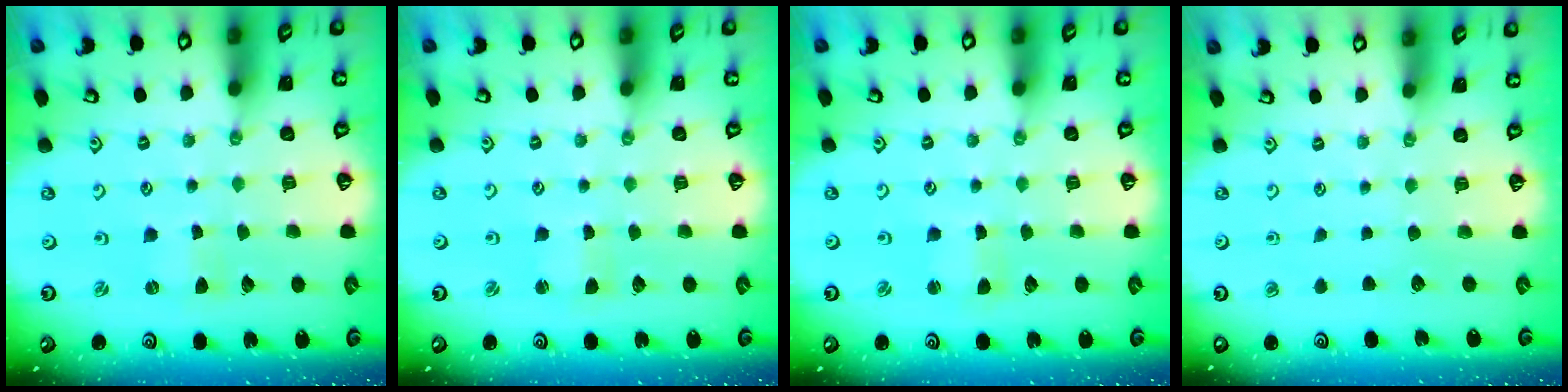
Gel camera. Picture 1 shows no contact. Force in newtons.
{"total": 1.1, "press": 1.0, "slide": 0.2}
{"total": 1.0, "press": 1.0, "slide": 0.2}
{"total": 0.0}